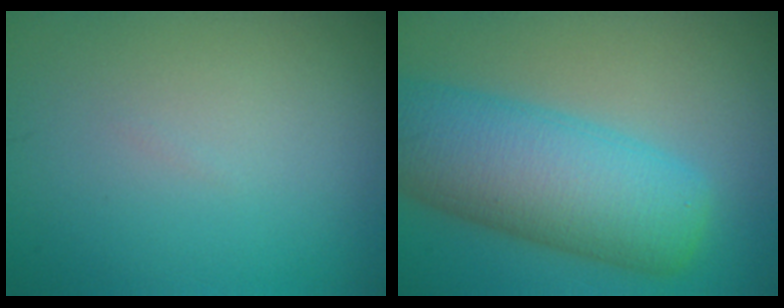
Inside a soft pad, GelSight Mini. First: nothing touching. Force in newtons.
{"total": 10.0, "press": 10.0, "slide": 0.3}